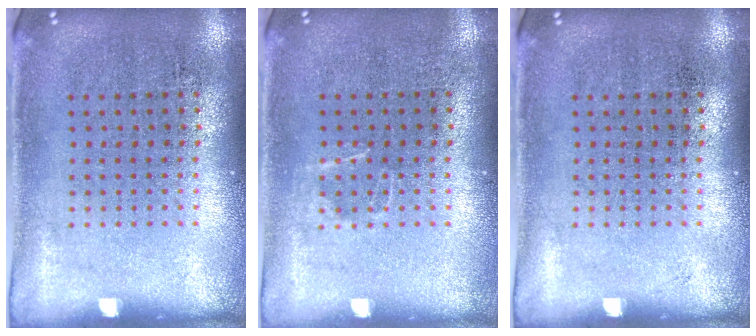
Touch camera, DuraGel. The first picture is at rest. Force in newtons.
{"total": 0.7, "press": 0.6, "slide": 0.3}
{"total": 0.0}